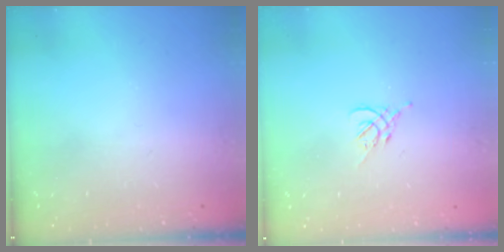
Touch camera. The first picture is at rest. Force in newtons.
{"total": 1.2, "press": 1.1, "slide": 0.5}